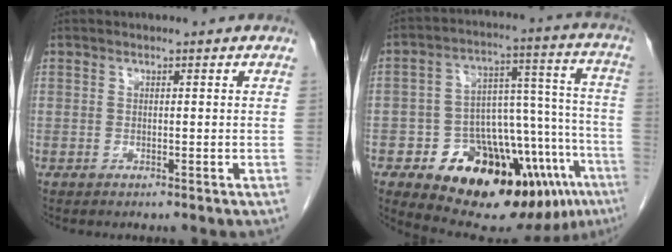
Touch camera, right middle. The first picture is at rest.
{"total": 23.7, "force": [-13.0, 9.2, 17.6], "torque": [-0.190, 0.054, -0.182]}